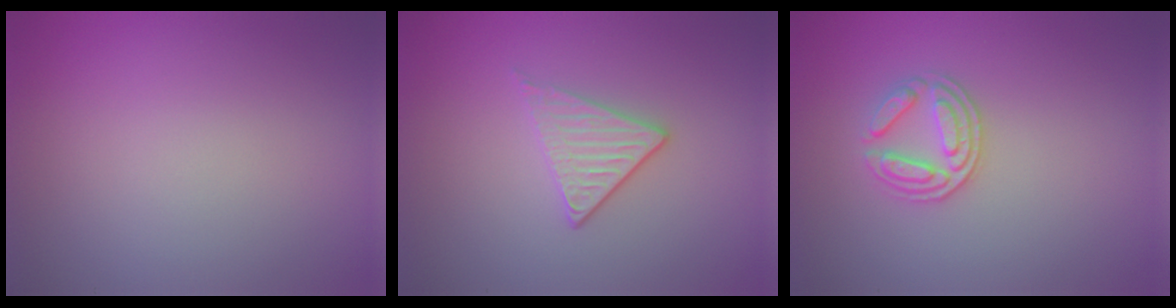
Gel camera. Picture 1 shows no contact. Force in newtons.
{"total": 2.0, "press": 1.7, "slide": 1.0}
{"total": 2.9, "press": 2.6, "slide": 1.1}